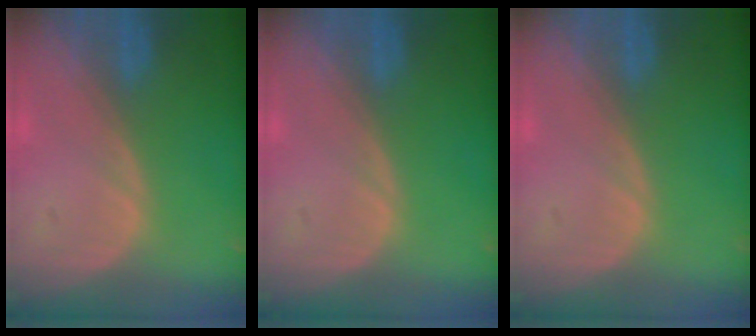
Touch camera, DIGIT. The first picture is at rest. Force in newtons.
{"total": 0.0}
{"total": 0.0}